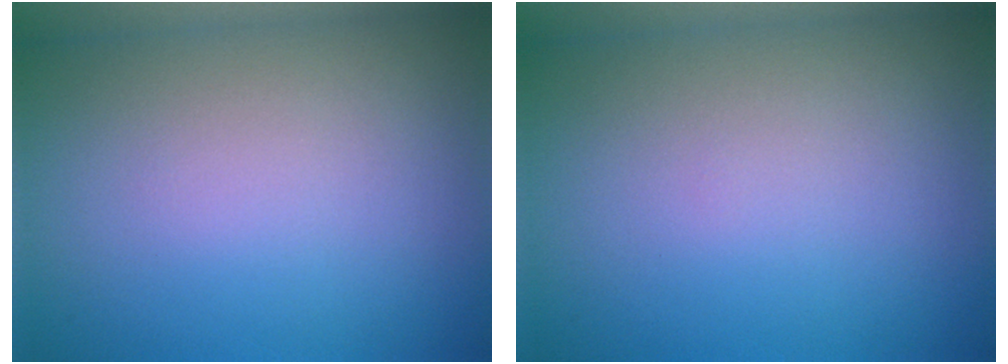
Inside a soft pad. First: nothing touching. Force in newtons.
{"total": 0.0}